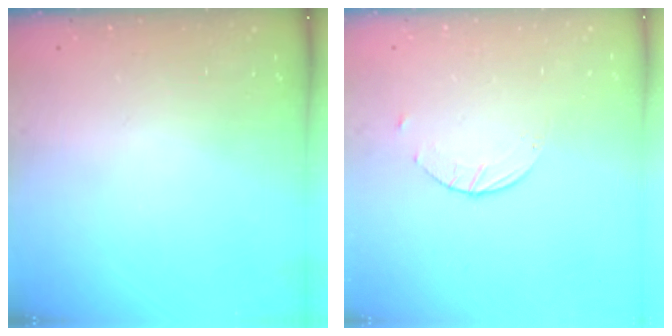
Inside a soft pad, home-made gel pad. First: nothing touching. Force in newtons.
{"total": 2.6, "press": 2.6, "slide": 0.4}